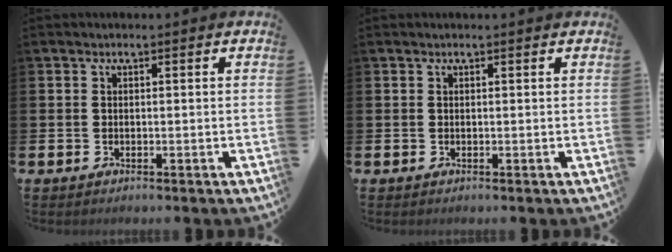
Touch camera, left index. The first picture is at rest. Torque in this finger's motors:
{"motor_torque": [0.70, -1.44, 0.00, 0.03]}